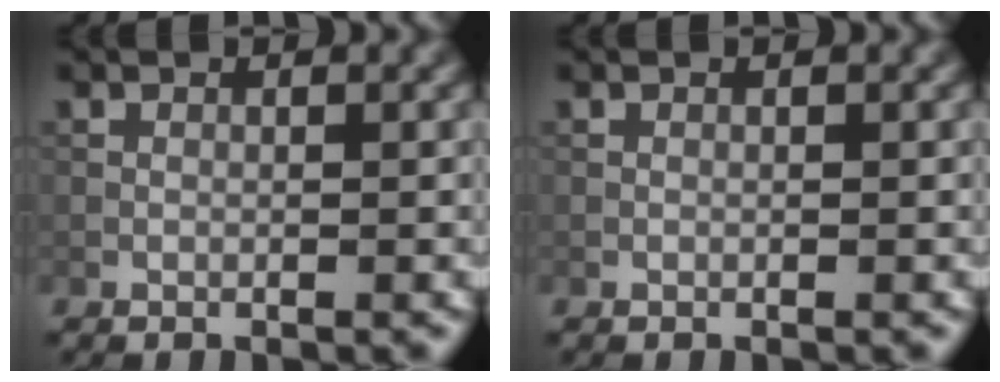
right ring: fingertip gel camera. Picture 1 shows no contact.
{"total": 0.0}